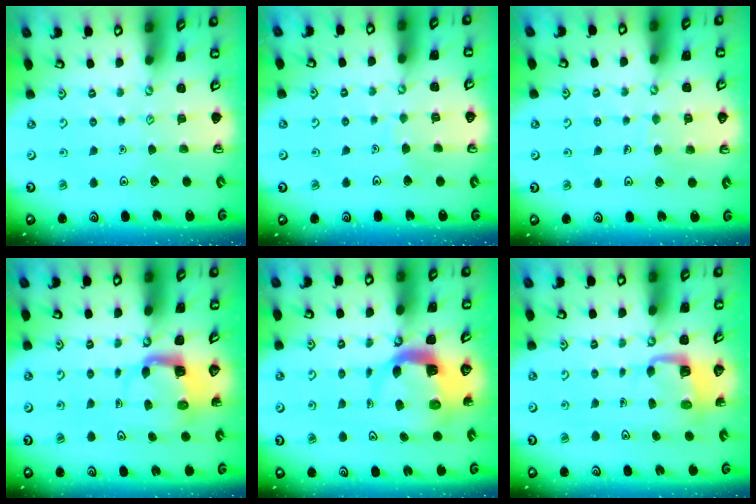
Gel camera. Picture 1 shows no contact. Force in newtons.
{"total": 2.6, "press": 2.6, "slide": 0.1}
{"total": 4.4, "press": 4.4, "slide": 0.3}
{"total": 4.0, "press": 3.9, "slide": 0.4}
{"total": 5.4, "press": 5.3, "slide": 0.8}
{"total": 3.3, "press": 3.3, "slide": 0.1}